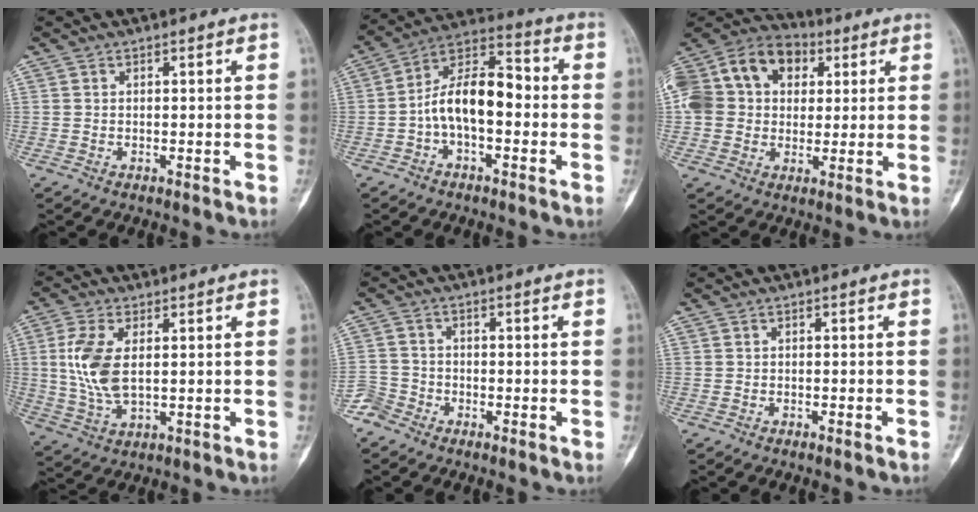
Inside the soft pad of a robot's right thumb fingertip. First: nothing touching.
{"total": 12.7, "force": [-1.8, 6.7, 10.6], "torque": [-0.172, 0.049, -0.041]}
{"total": 22.8, "force": [5.2, 17.5, 13.7], "torque": [-0.284, 0.058, 0.093]}
{"total": 9.8, "force": [1.4, 5.0, 8.3], "torque": [-0.183, -0.007, 0.032]}
{"total": 3.7, "force": [-3.0, 2.1, -0.1], "torque": [0.012, 0.009, -0.072]}
{"total": 1.1, "force": [-0.8, 0.0, 0.8], "torque": [-0.016, 0.005, -0.006]}